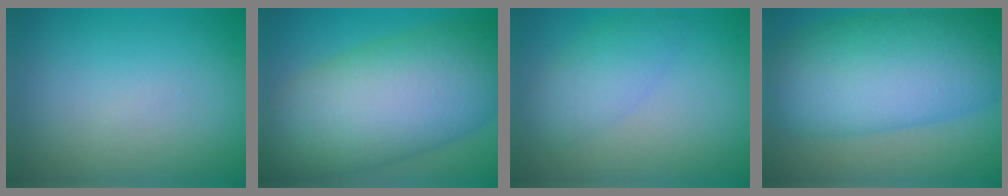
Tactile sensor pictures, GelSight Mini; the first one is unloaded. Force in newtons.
{"total": 13.0, "press": 13.0, "slide": 0.2}
{"total": 2.8, "press": 2.8, "slide": 0.1}
{"total": 12.2, "press": 12.2, "slide": 0.2}